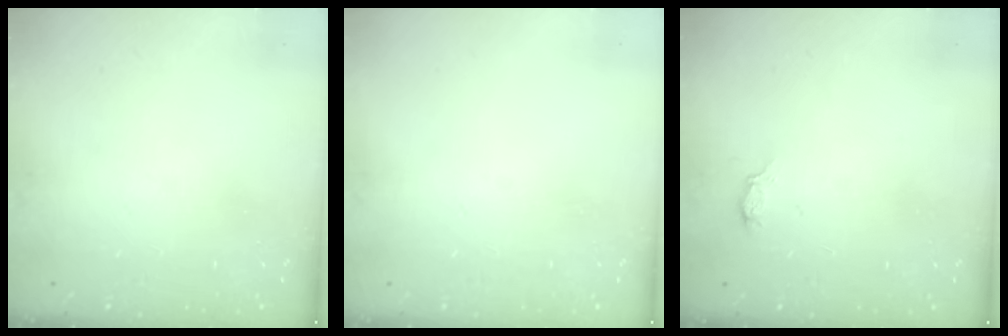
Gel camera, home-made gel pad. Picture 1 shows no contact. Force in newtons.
{"total": 0.0}
{"total": 2.8, "press": 2.8, "slide": 0.3}